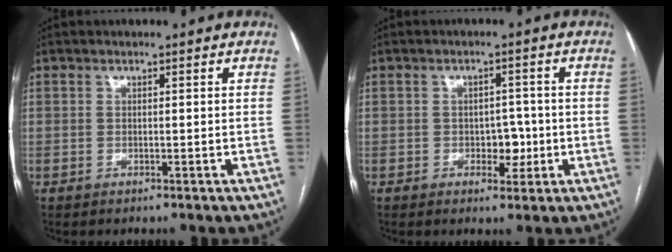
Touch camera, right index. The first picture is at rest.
{"total": 3.7, "force": [-0.8, 2.4, 2.6], "torque": [-0.028, 0.006, -0.006]}